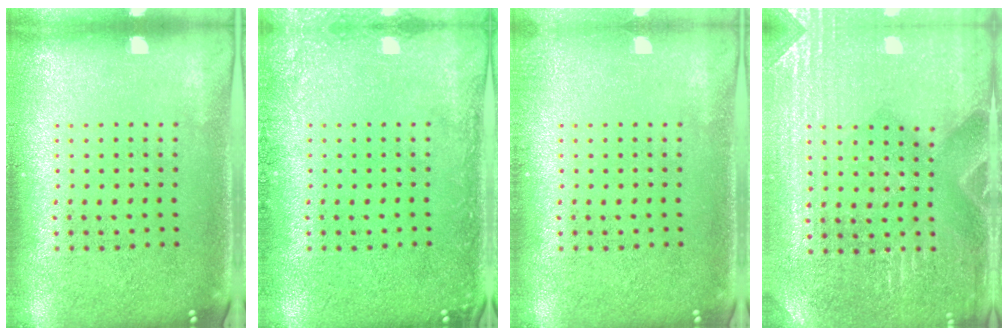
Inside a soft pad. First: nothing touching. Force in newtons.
{"total": 1.4, "press": 1.4, "slide": 0.2}
{"total": 0.7, "press": 0.7, "slide": 0.2}
{"total": 3.2, "press": 3.1, "slide": 0.4}